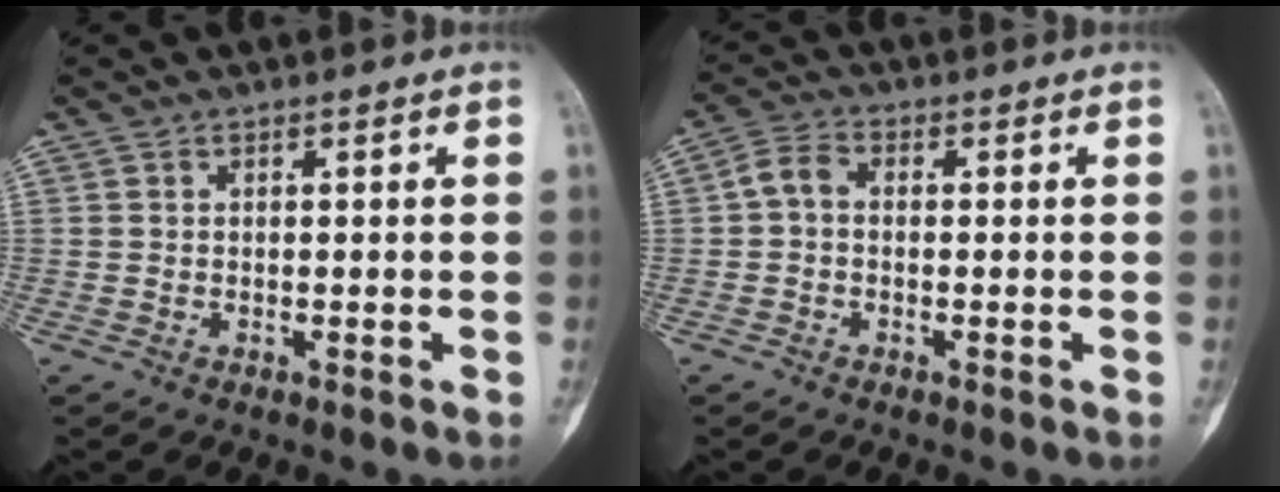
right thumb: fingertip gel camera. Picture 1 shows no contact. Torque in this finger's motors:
{"motor_torque": [-0.51, 0.46, 0.18, -0.49, -0.03]}